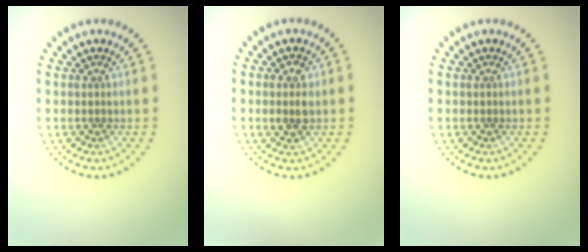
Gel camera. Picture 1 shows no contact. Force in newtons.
{"total": 2.0, "press": 2.0, "slide": 0.1}
{"total": 0.0}